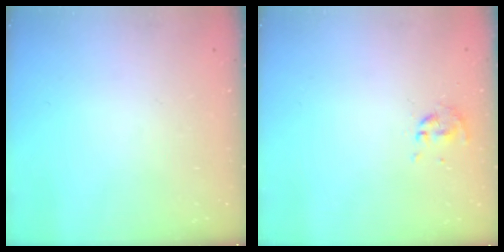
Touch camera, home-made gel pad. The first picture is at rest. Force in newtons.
{"total": 0.0}